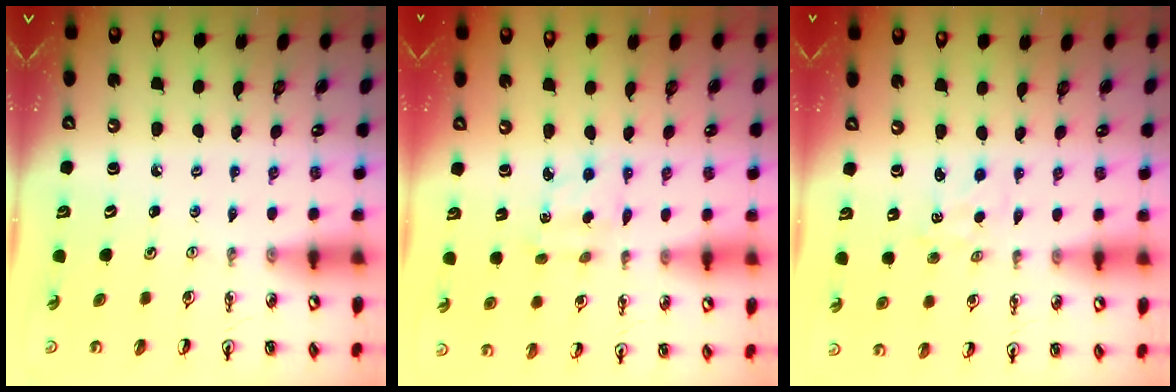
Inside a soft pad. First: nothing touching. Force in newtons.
{"total": 1.9, "press": 1.9, "slide": 0.3}
{"total": 1.6, "press": 1.5, "slide": 0.3}